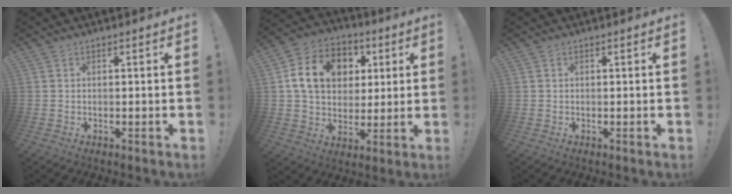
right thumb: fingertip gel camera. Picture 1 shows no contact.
{"total": 16.4, "force": [4.7, 12.8, 9.1], "torque": [-0.137, -0.001, 0.096]}
{"total": 0.0}